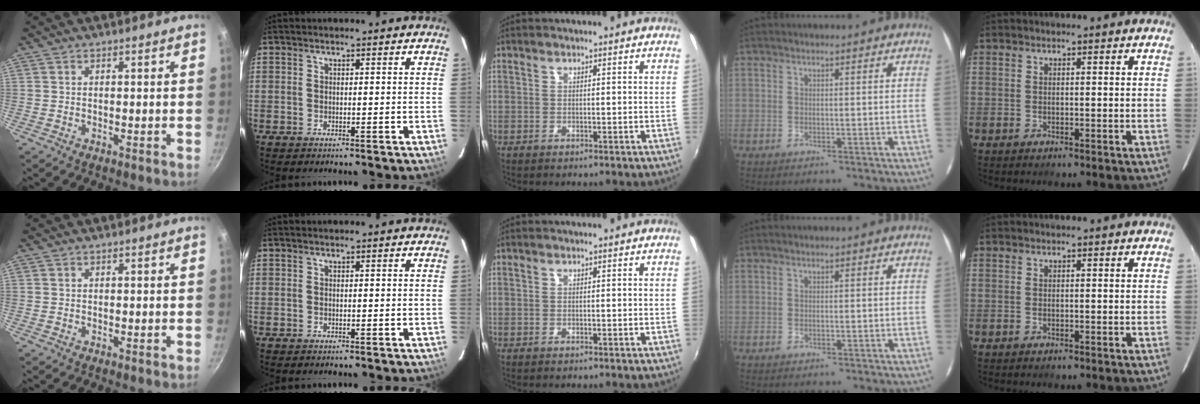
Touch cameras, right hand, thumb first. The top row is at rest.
{}